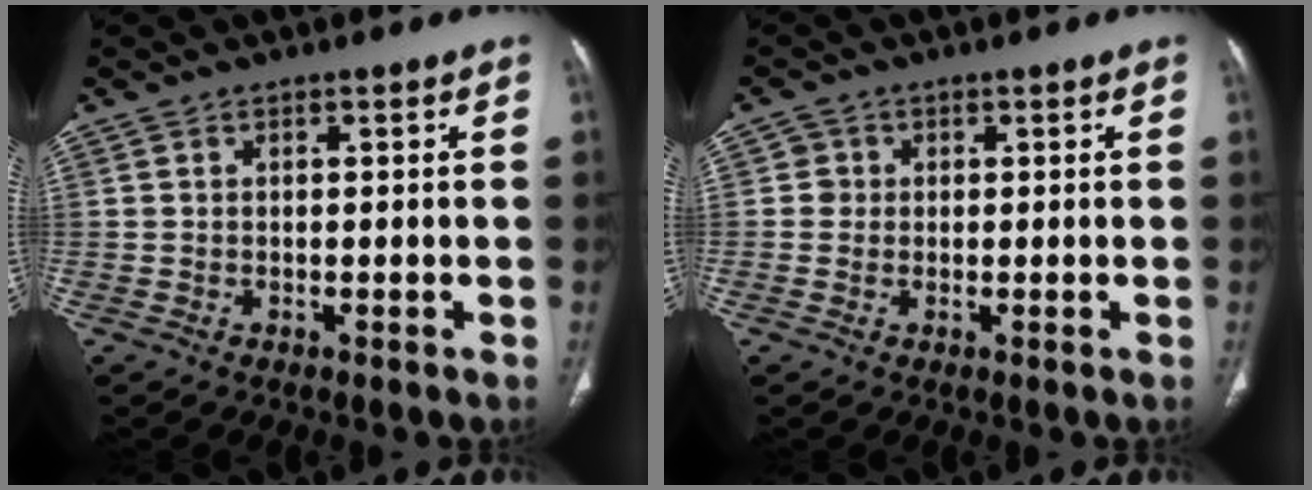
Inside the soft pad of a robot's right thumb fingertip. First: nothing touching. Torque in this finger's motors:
{"motor_torque": [0.01, -0.18, 0.28, 0.17, -0.03]}